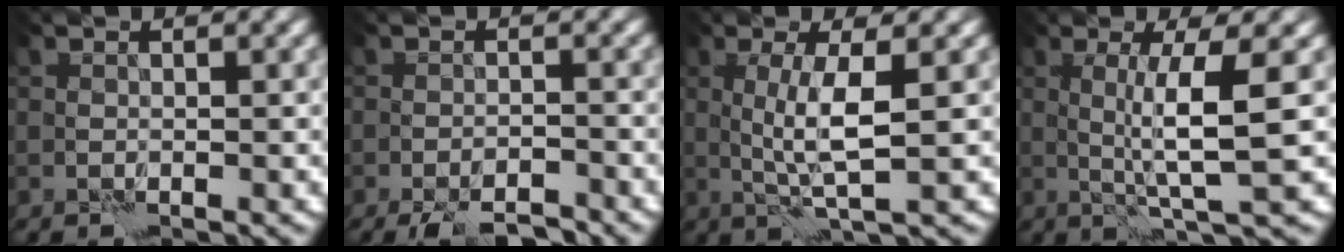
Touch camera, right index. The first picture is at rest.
{"total": 4.5, "force": [-3.9, 0.8, 2.0], "torque": [-0.027, -0.009, -0.061]}
{"total": 3.8, "force": [0.6, 0.3, 3.7], "torque": [-0.073, -0.002, 0.014]}
{"total": 5.1, "force": [0.8, 0.3, 5.1], "torque": [-0.089, -0.001, 0.016]}